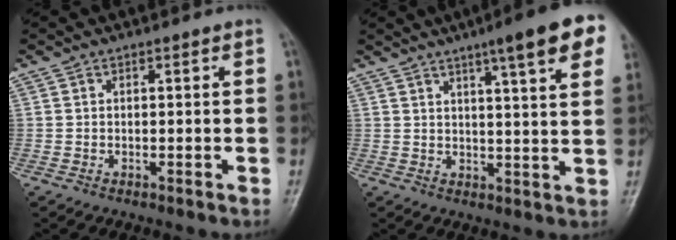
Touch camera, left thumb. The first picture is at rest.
{"total": 13.1, "force": [7.3, 1.8, 10.7], "torque": [-0.131, -0.019, 0.089]}